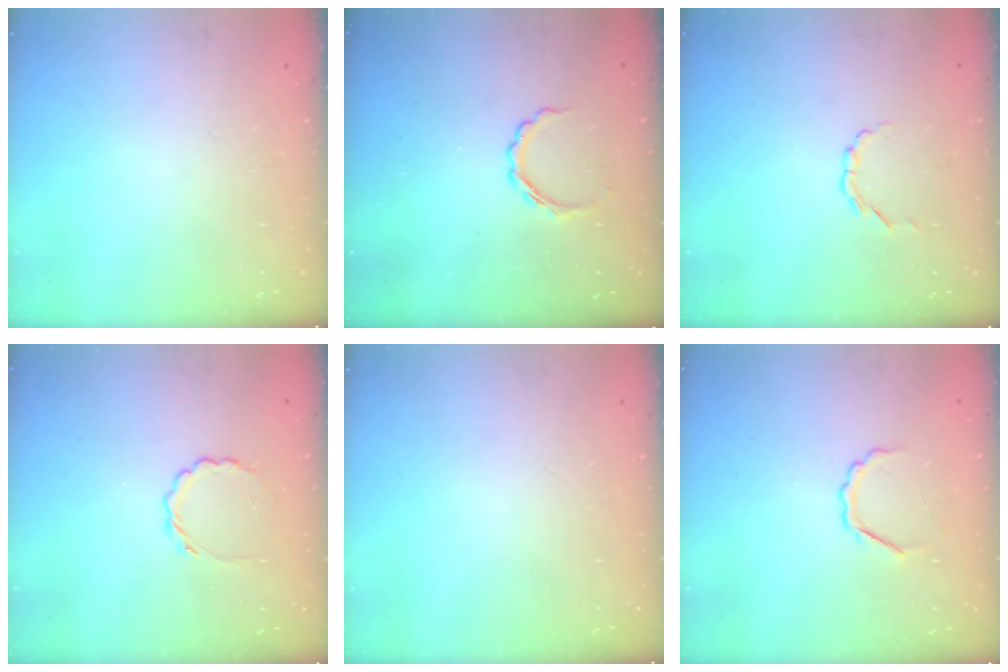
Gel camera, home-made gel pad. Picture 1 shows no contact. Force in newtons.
{"total": 5.0, "press": 4.9, "slide": 0.9}
{"total": 2.1, "press": 1.9, "slide": 0.7}
{"total": 2.5, "press": 2.2, "slide": 1.1}
{"total": 0.0}
{"total": 4.1, "press": 4.0, "slide": 0.5}